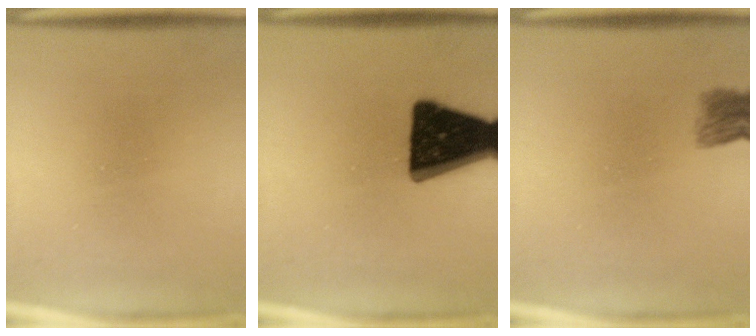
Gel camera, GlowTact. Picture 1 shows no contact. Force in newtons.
{"total": 19.5}
{"total": 4.5}